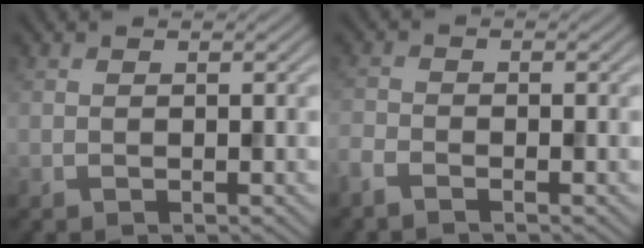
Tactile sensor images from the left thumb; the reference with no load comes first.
{"total": 2.2, "force": [-1.9, 0.6, 1.1], "torque": [-0.028, -0.009, -0.049]}